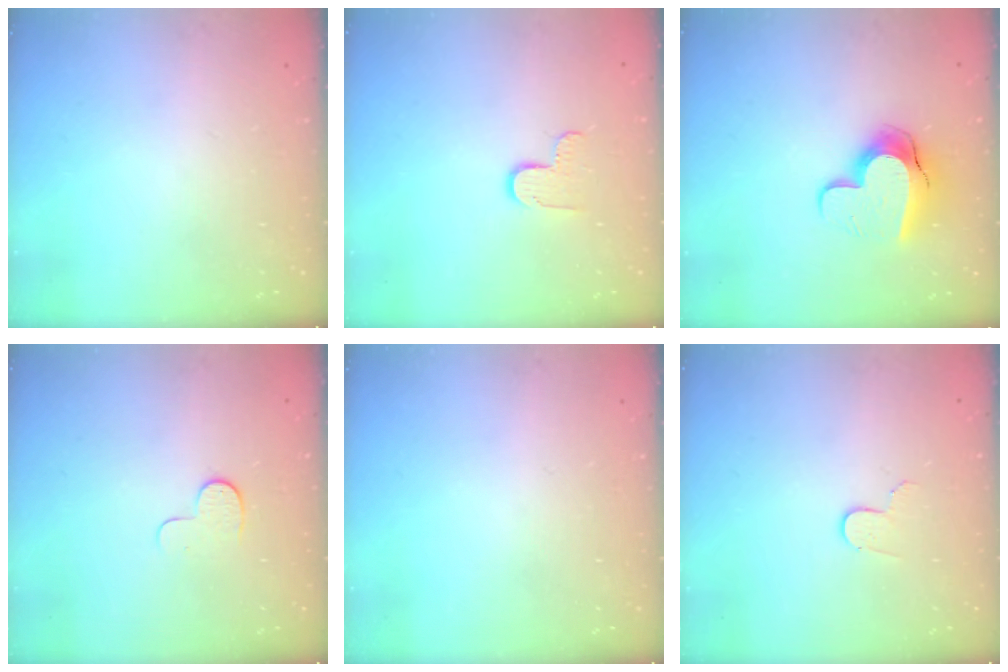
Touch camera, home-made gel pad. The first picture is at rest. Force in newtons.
{"total": 6.3, "press": 6.3, "slide": 0.3}
{"total": 11.2, "press": 11.2, "slide": 1.0}
{"total": 5.2, "press": 5.2, "slide": 0.5}
{"total": 0.0}
{"total": 3.4, "press": 3.4, "slide": 0.3}